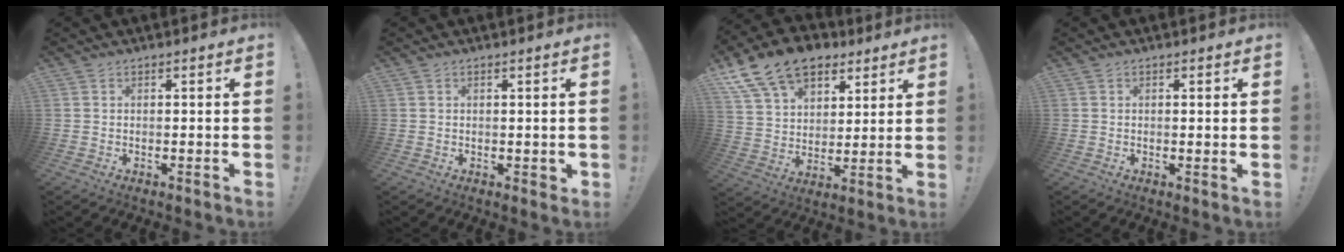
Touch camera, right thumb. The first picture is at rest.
{"total": 1.6, "force": [0.4, 1.1, 1.0], "torque": [-0.004, -0.002, 0.006]}
{"total": 16.8, "force": [10.2, 10.8, 7.9], "torque": [-0.135, -0.054, 0.194]}
{"total": 1.0, "force": [0.4, -0.2, 0.9], "torque": [-0.010, -0.003, 0.005]}